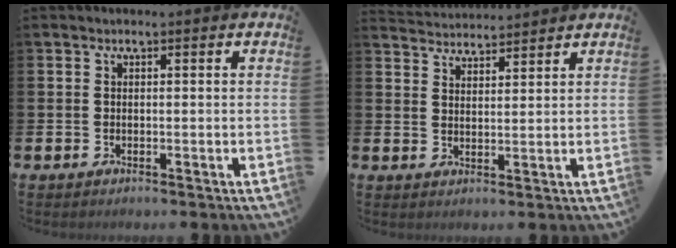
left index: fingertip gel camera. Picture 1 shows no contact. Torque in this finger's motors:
{"motor_torque": [-1.72, -0.42, -0.84, -0.10]}